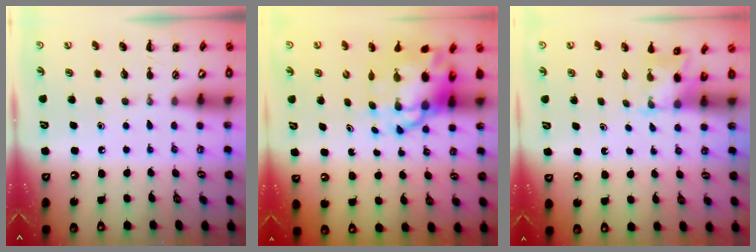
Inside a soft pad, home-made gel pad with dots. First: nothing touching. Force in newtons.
{"total": 10.1, "press": 9.7, "slide": 2.8}
{"total": 2.1, "press": 2.0, "slide": 0.6}